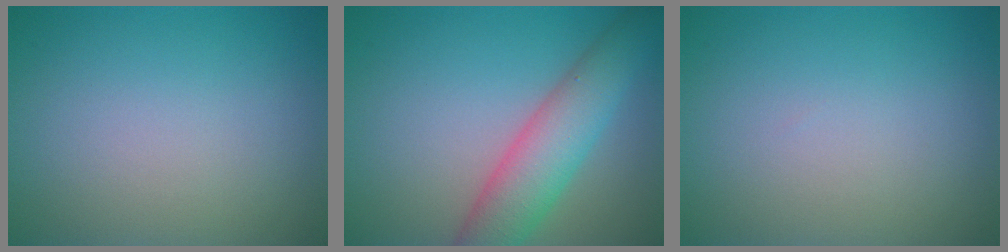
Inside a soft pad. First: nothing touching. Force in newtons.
{"total": 5.9, "press": 5.9, "slide": 0.2}
{"total": 0.0}